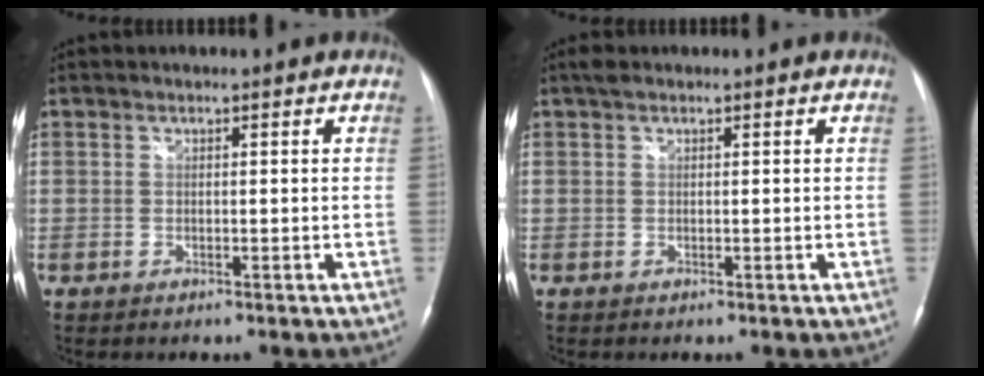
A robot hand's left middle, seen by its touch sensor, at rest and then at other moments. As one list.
[{"total": 1.1, "force": [0.8, 0.4, 0.7], "torque": [-0.017, 0.020, 0.015]}]